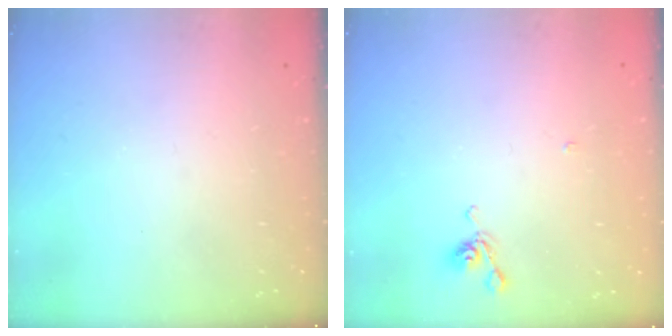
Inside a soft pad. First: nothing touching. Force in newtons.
{"total": 2.6, "press": 2.6, "slide": 0.2}